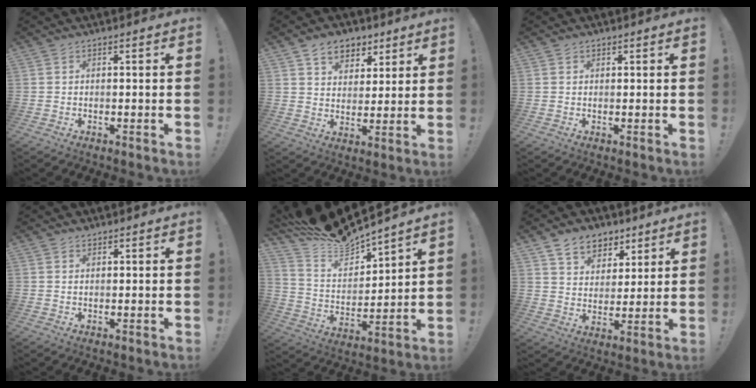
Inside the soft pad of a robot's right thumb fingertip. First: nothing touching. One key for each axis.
{"total": 9.2, "fx": 5.6, "fy": 6.6, "fz": 3.0, "tx": -0.034, "ty": -0.034, "tz": 0.107}
{"total": 0.7, "fx": 0.5, "fy": 0.6, "fz": 0.0, "tx": 0.006, "ty": -0.001, "tz": 0.008}
{"total": 1.1, "fx": 0.9, "fy": 0.4, "fz": 0.2, "tx": 0.000, "ty": -0.003, "tz": 0.018}
{"total": 12.5, "fx": 12.1, "fy": 2.4, "fz": 2.1, "tx": -0.070, "ty": -0.114, "tz": 0.213}
{"total": 9.8, "fx": 6.7, "fy": 6.8, "fz": 2.1, "tx": -0.025, "ty": -0.048, "tz": 0.131}